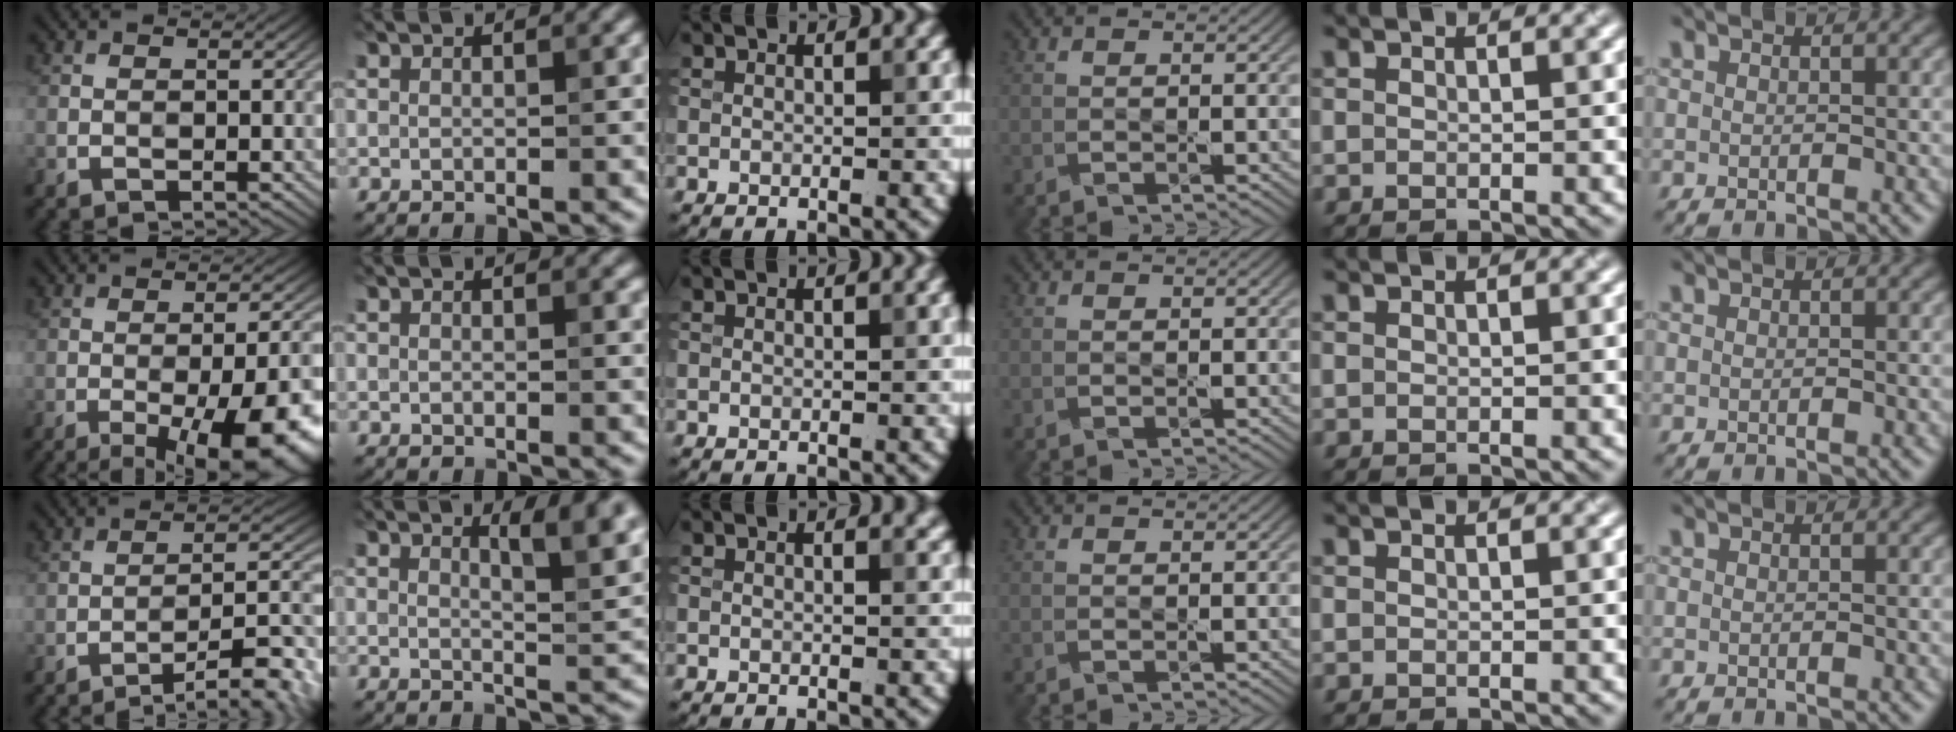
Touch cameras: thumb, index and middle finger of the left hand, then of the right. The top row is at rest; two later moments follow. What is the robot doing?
{"motion": "press", "object": "syringe"}